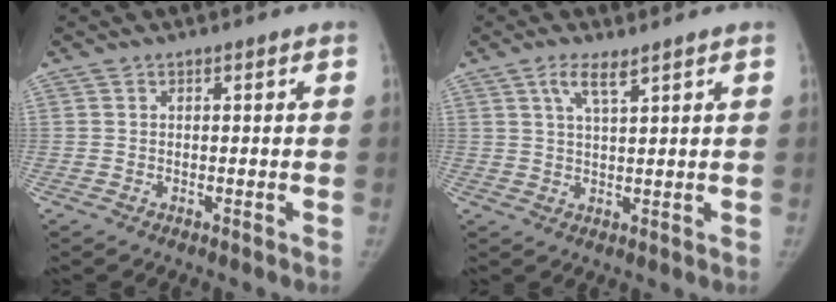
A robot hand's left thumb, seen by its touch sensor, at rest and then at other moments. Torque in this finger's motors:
{"motor_torque": [0.68, 0.37, 0.56, -0.65, 0.15]}